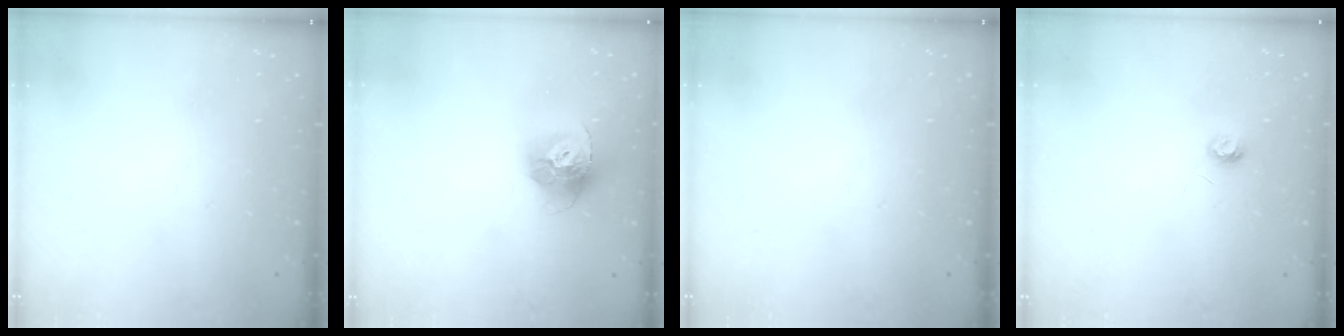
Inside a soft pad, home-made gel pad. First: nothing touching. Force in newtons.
{"total": 13.6, "press": 13.5, "slide": 1.4}
{"total": 0.0}
{"total": 4.6, "press": 4.6, "slide": 0.5}